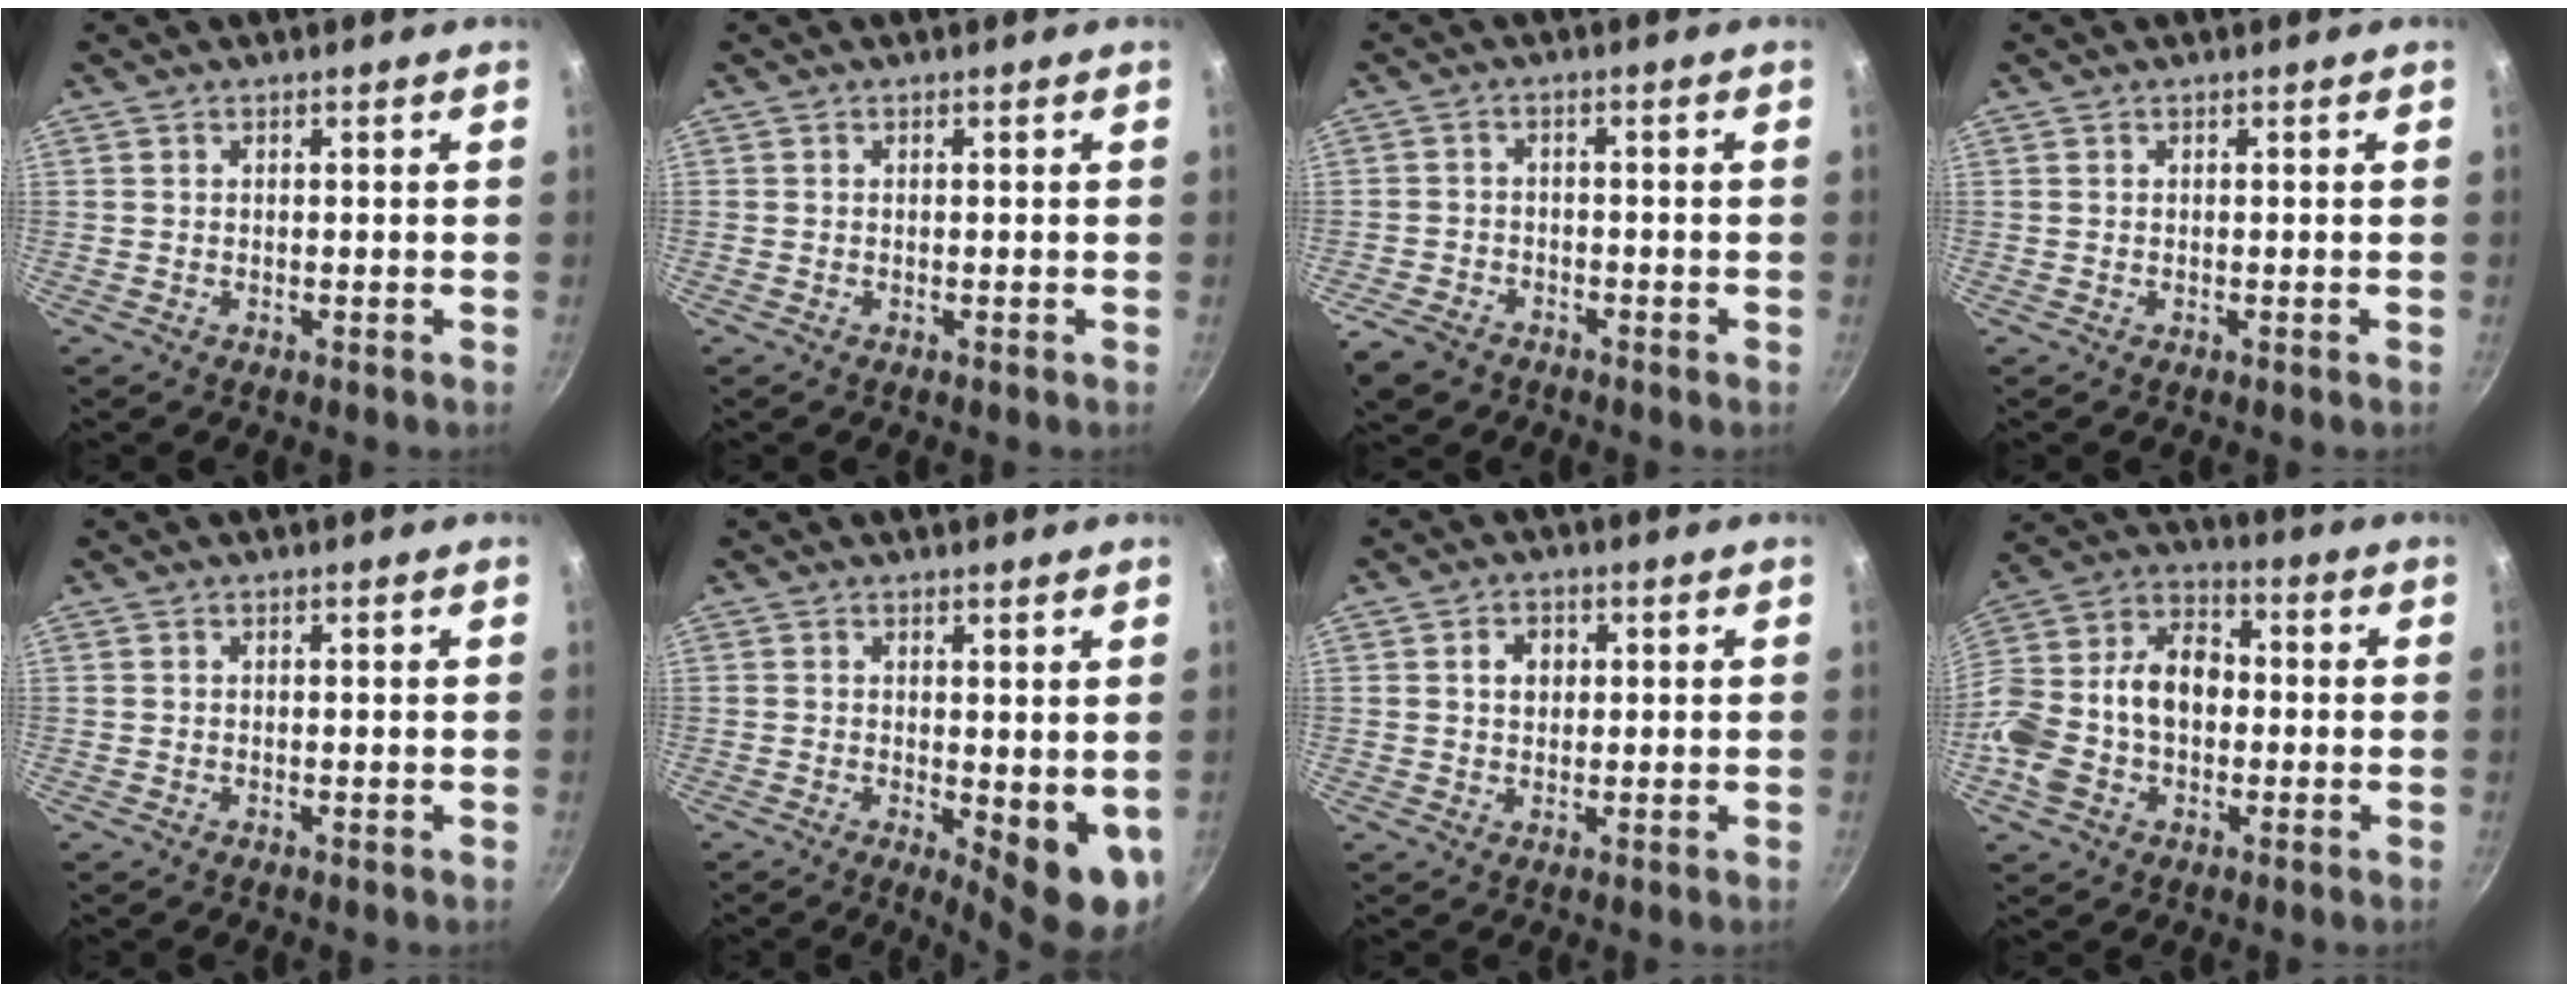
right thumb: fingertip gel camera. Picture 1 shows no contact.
{"total": 0.0}
{"total": 6.4, "force": [-4.4, 4.0, 2.5], "torque": [-0.059, 0.028, -0.082]}
{"total": 0.0}
{"total": 0.0}
{"total": 8.2, "force": [0.0, 3.2, 7.6], "torque": [-0.079, -0.013, 0.008]}
{"total": 3.6, "force": [0.9, 2.8, 2.1], "torque": [-0.015, 0.004, 0.012]}
{"total": 18.9, "force": [-1.6, 13.5, 13.2], "torque": [-0.233, 0.056, -0.040]}